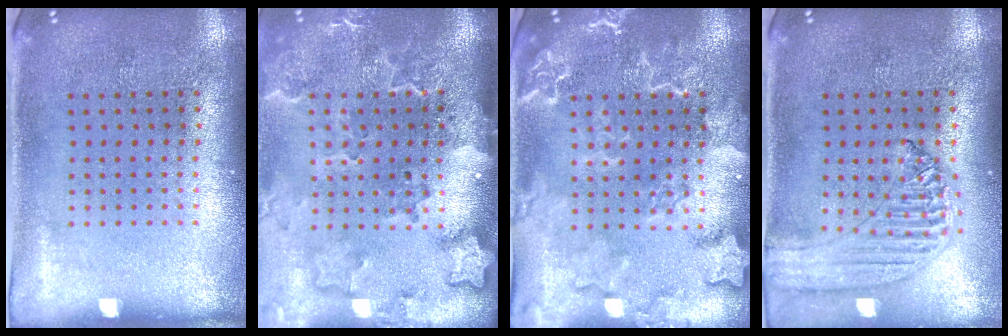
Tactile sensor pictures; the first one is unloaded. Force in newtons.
{"total": 2.9, "press": 2.2, "slide": 1.8}
{"total": 2.5, "press": 2.5, "slide": 0.4}
{"total": 1.3, "press": 1.2, "slide": 0.2}